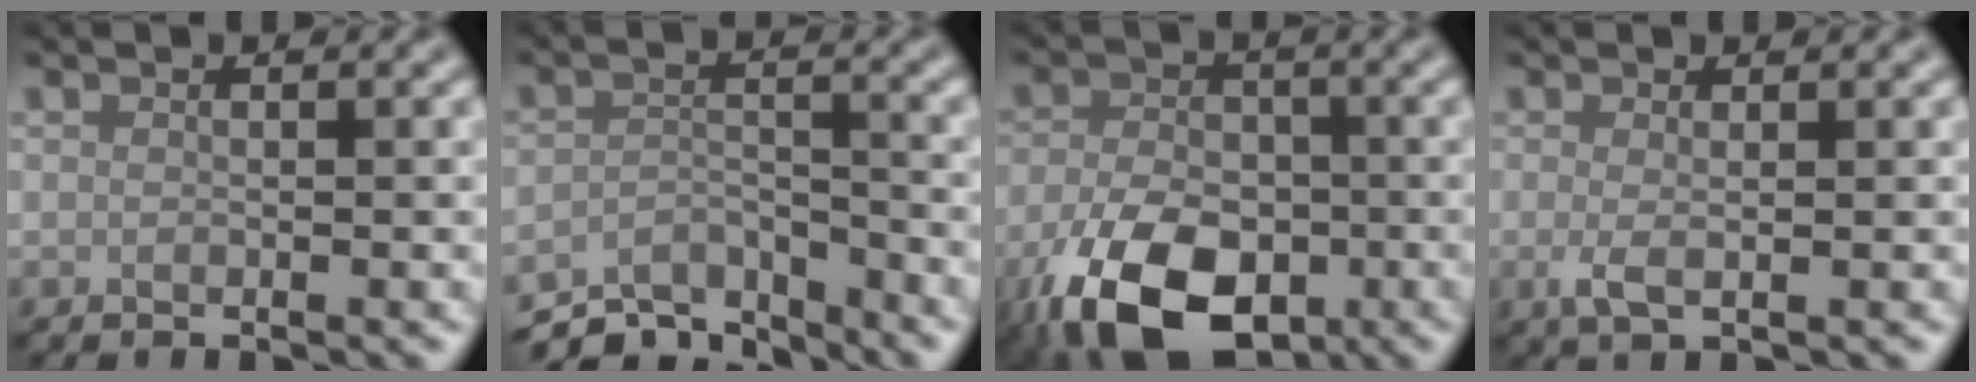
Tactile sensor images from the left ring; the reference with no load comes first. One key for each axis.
{"total": 5.3, "fx": -4.9, "fy": 1.4, "fz": 1.6, "tx": -0.025, "ty": -0.012, "tz": -0.085}
{"total": 10.5, "fx": -5.1, "fy": 6.2, "fz": 6.7, "tx": -0.147, "ty": -0.034, "tz": -0.093}
{"total": 1.6, "fx": 0.0, "fy": 0.4, "fz": 1.6, "tx": -0.032, "ty": -0.003, "tz": -0.001}